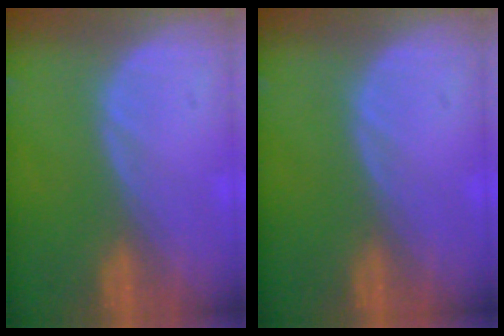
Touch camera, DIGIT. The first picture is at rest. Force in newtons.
{"total": 0.0}